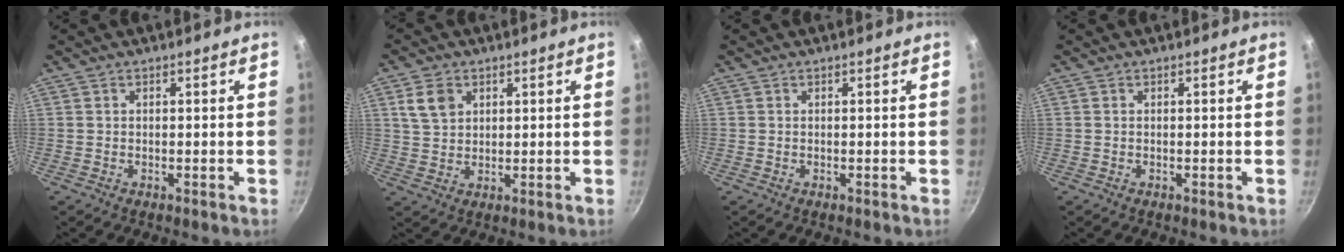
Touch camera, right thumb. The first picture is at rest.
{"total": 5.5, "force": [2.3, 4.0, 3.0], "torque": [-0.040, -0.002, 0.045]}
{"total": 0.0}
{"total": 0.0}